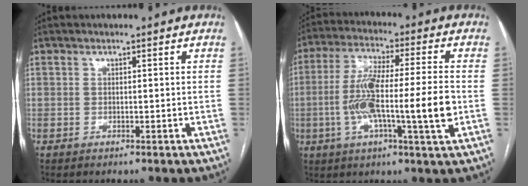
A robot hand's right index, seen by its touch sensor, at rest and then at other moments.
{"total": 14.6, "force": [-2.4, 0.8, 14.4], "torque": [-0.262, 0.001, -0.047]}